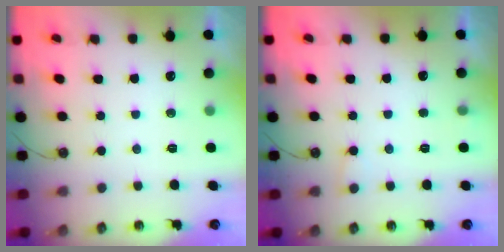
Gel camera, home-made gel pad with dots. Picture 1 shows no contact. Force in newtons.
{"total": 6.0, "press": 6.0, "slide": 0.4}